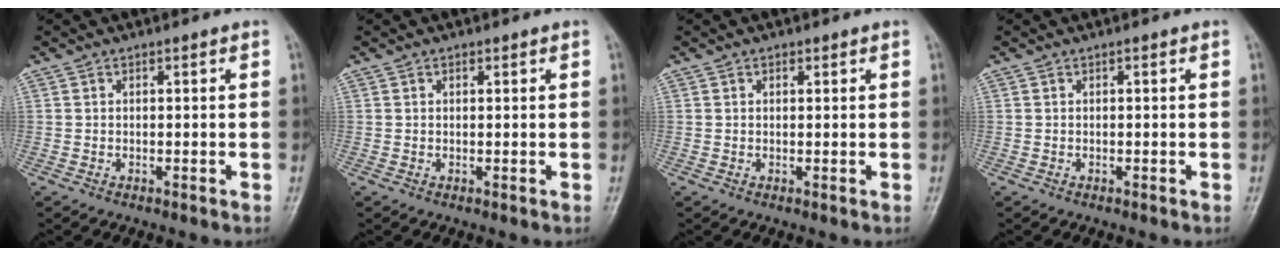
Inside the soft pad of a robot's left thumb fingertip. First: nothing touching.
{"total": 0.7, "force": [0.4, 0.5, 0.3], "torque": [-0.003, -0.002, 0.005]}
{"total": 0.9, "force": [0.5, 0.6, 0.4], "torque": [-0.001, -0.002, 0.006]}
{"total": 0.0}